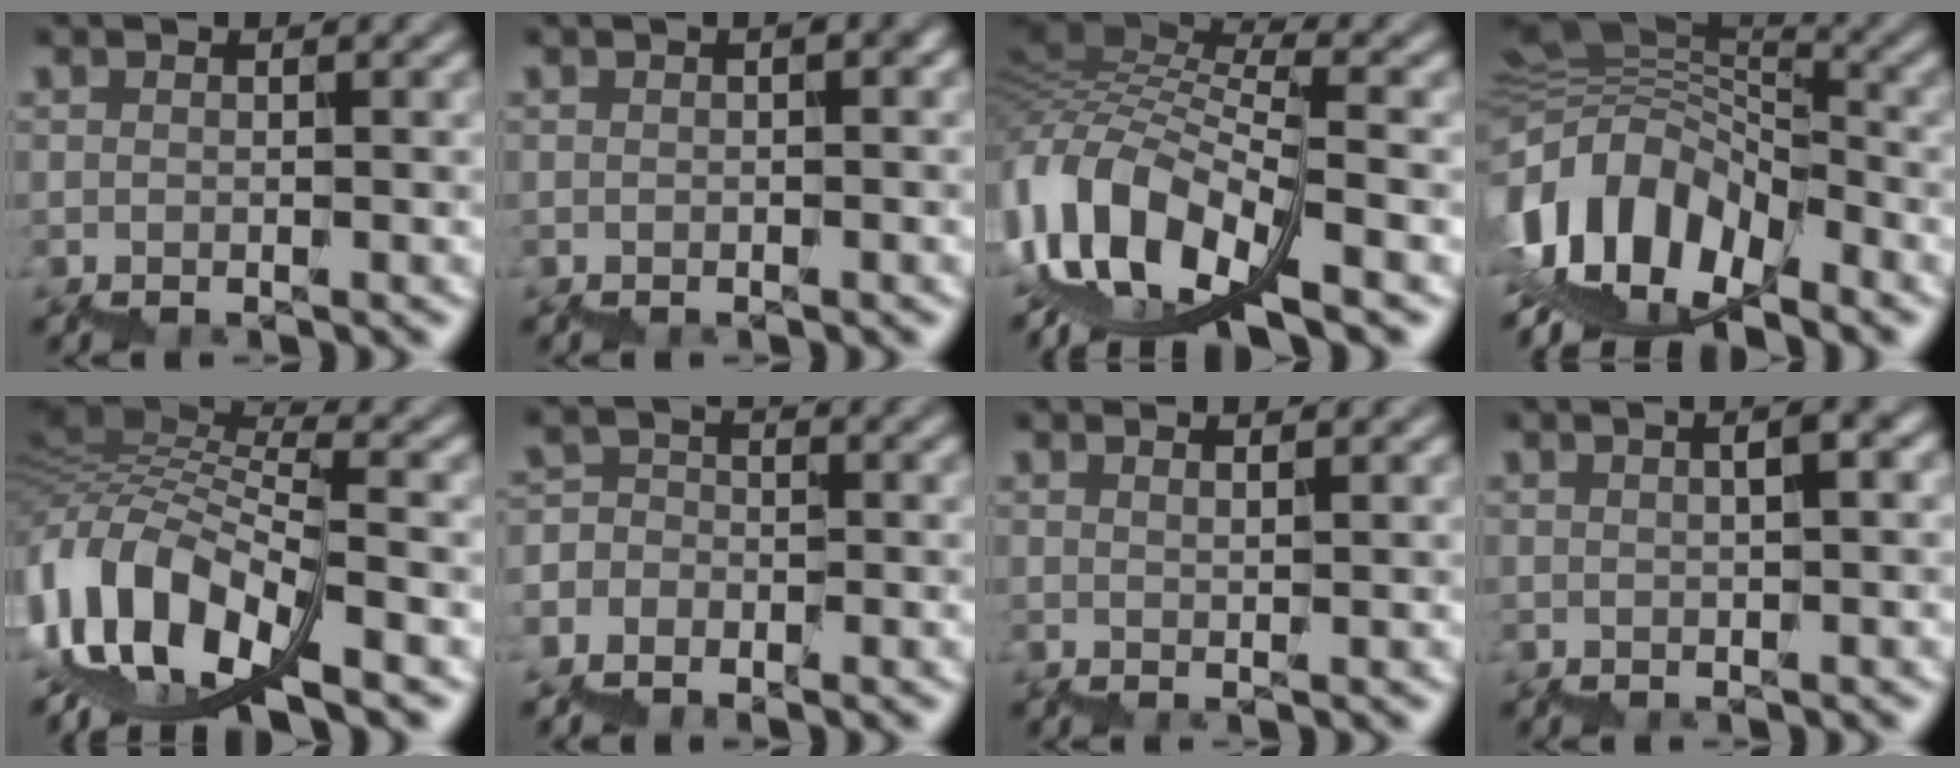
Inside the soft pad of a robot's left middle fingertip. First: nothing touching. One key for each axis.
{"total": 1.2, "fx": -0.4, "fy": 0.4, "fz": 1.1, "tx": -0.012, "ty": 0.007, "tz": -0.003}
{"total": 9.6, "fx": -2.8, "fy": 4.8, "fz": 7.8, "tx": -0.158, "ty": 0.022, "tz": -0.057}
{"total": 10.7, "fx": -4.1, "fy": 6.2, "fz": 7.7, "tx": -0.155, "ty": 0.030, "tz": -0.090}
{"total": 10.3, "fx": -3.6, "fy": 4.7, "fz": 8.5, "tx": -0.172, "ty": 0.028, "tz": -0.072}
{"total": 1.7, "fx": -1.3, "fy": 0.9, "fz": -0.4, "tx": -0.004, "ty": 0.011, "tz": -0.033}
{"total": 1.9, "fx": 1.4, "fy": 0.5, "fz": 1.1, "tx": 0.004, "ty": 0.004, "tz": 0.021}
{"total": 2.5, "fx": 0.6, "fy": 0.6, "fz": 2.4, "tx": -0.022, "ty": 0.010, "tz": 0.007}